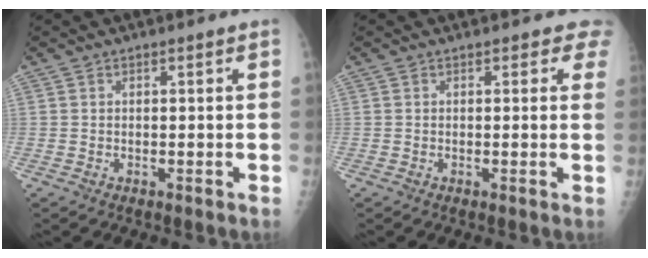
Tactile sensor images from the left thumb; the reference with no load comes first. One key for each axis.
{"total": 2.7, "fx": 2.2, "fy": 1.5, "fz": 0.6, "tx": 0.025, "ty": -0.008, "tz": 0.006}